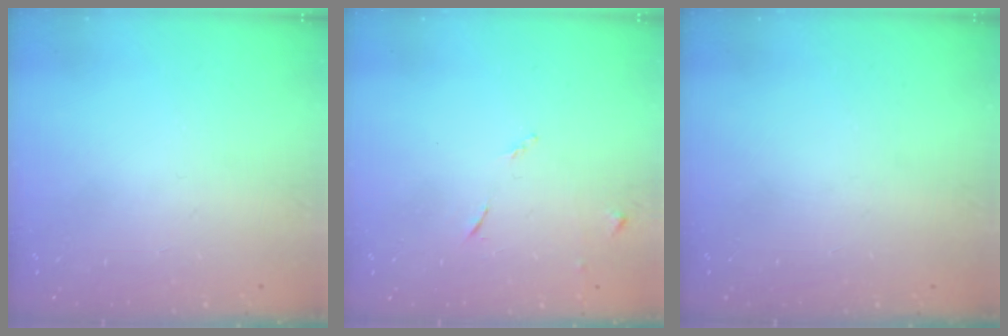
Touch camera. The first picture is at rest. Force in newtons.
{"total": 6.3, "press": 6.3, "slide": 0.6}
{"total": 0.0}